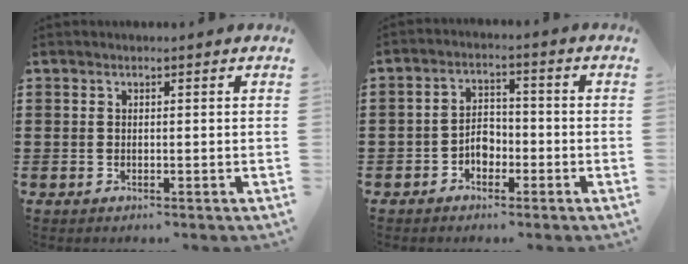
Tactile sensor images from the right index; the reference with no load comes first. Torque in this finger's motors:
{"motor_torque": [0.16, 0.18, 0.07, -0.03]}